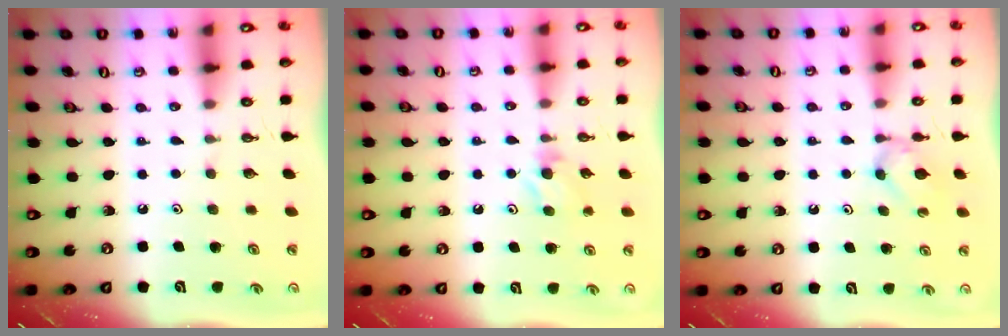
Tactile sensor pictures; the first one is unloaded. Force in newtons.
{"total": 4.3, "press": 4.2, "slide": 0.9}
{"total": 3.0, "press": 2.9, "slide": 0.5}